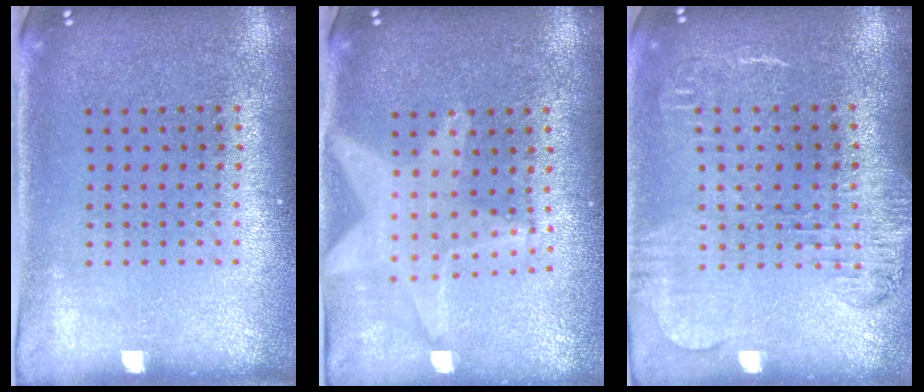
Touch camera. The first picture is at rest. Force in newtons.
{"total": 2.0, "press": 1.7, "slide": 1.0}
{"total": 1.7, "press": 1.5, "slide": 0.8}